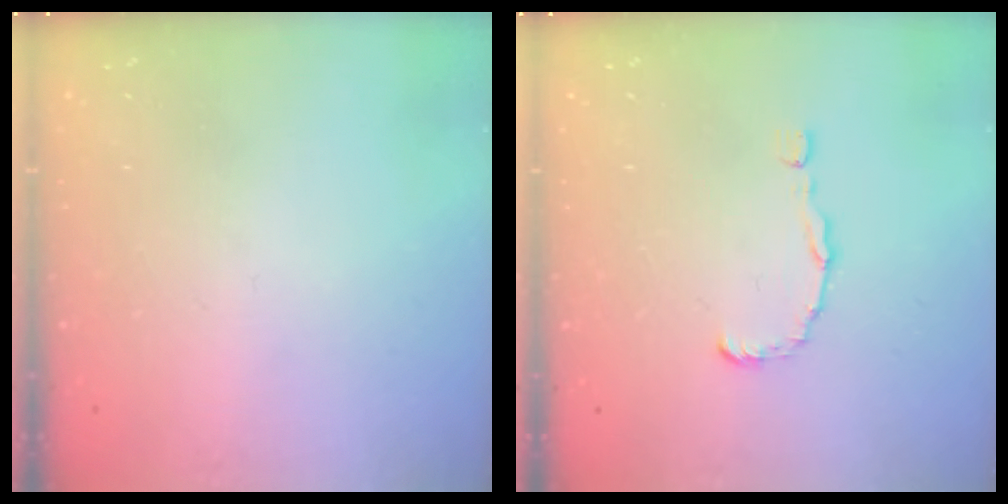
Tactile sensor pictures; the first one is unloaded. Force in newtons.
{"total": 1.5, "press": 1.5, "slide": 0.2}